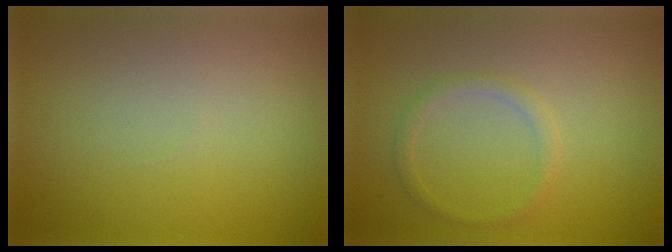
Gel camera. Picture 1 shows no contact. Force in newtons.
{"total": 1.4, "press": 1.4, "slide": 0.1}